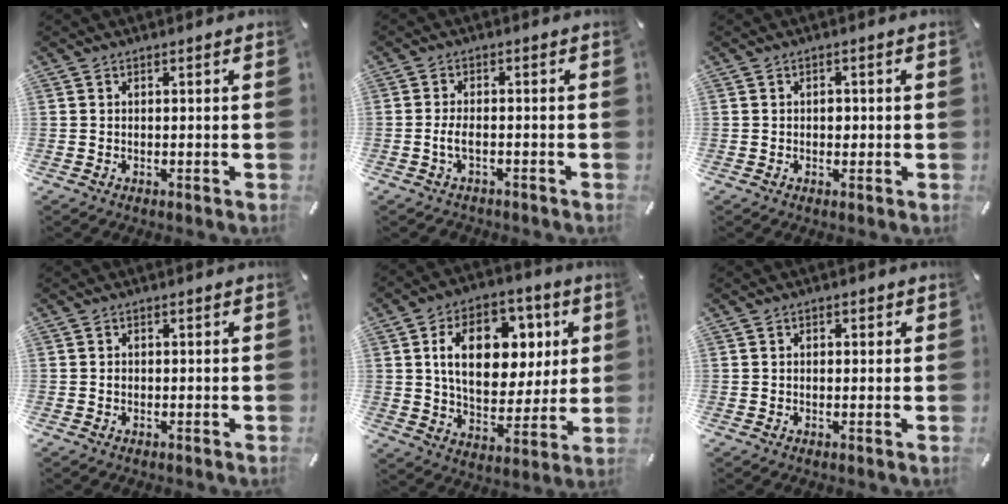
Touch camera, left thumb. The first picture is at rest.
{"total": 3.8, "force": [-1.3, 2.0, 2.9], "torque": [-0.065, 0.004, -0.027]}
{"total": 1.6, "force": [-0.1, 1.3, 1.0], "torque": [-0.012, 0.001, -0.006]}
{"total": 0.8, "force": [-0.2, 0.6, 0.5], "torque": [-0.010, 0.002, -0.005]}
{"total": 18.0, "force": [5.1, 12.3, 12.0], "torque": [-0.186, 0.006, 0.094]}
{"total": 1.3, "force": [0.1, 1.0, 0.8], "torque": [-0.007, 0.003, -0.003]}